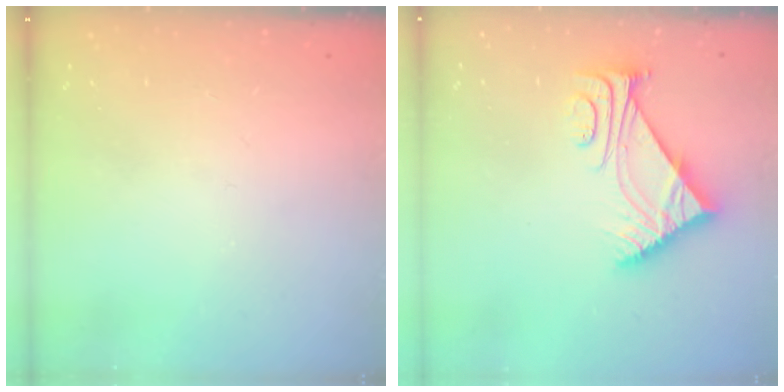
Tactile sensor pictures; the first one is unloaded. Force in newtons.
{"total": 7.8, "press": 7.7, "slide": 1.0}